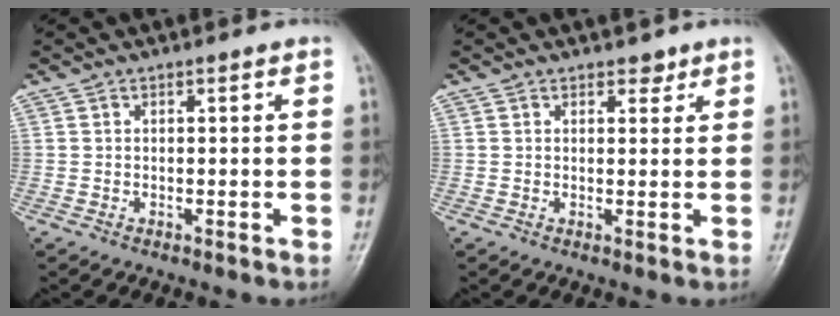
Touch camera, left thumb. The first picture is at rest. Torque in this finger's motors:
{"motor_torque": [-0.45, -0.16, -0.23, -0.18, 0.01]}